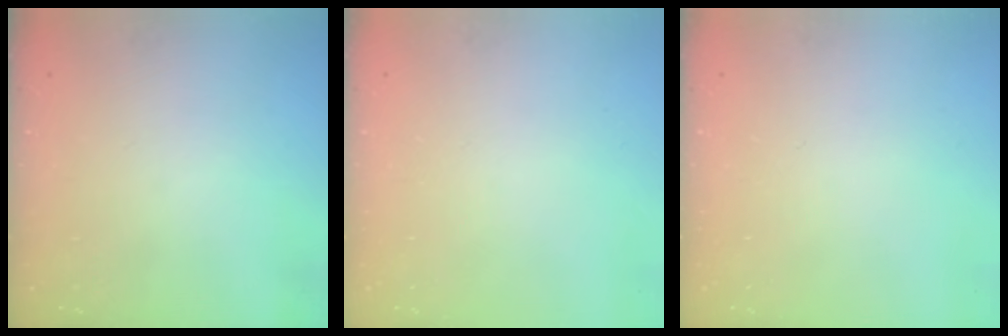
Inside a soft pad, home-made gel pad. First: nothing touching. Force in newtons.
{"total": 0.0}
{"total": 0.0}